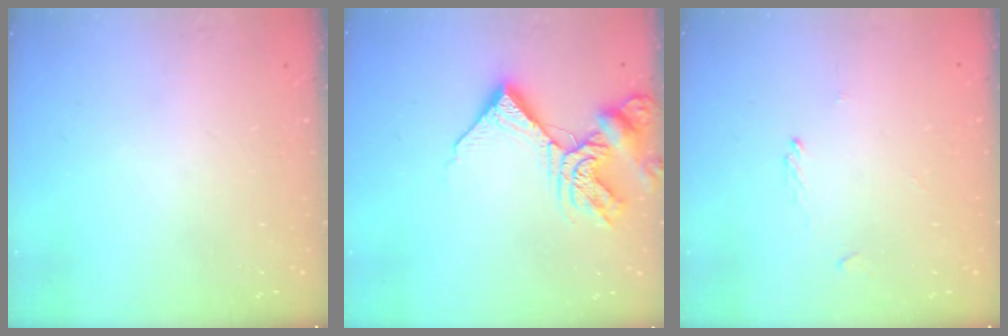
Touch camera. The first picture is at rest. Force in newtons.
{"total": 12.9, "press": 12.8, "slide": 1.8}
{"total": 1.2, "press": 1.2, "slide": 0.3}